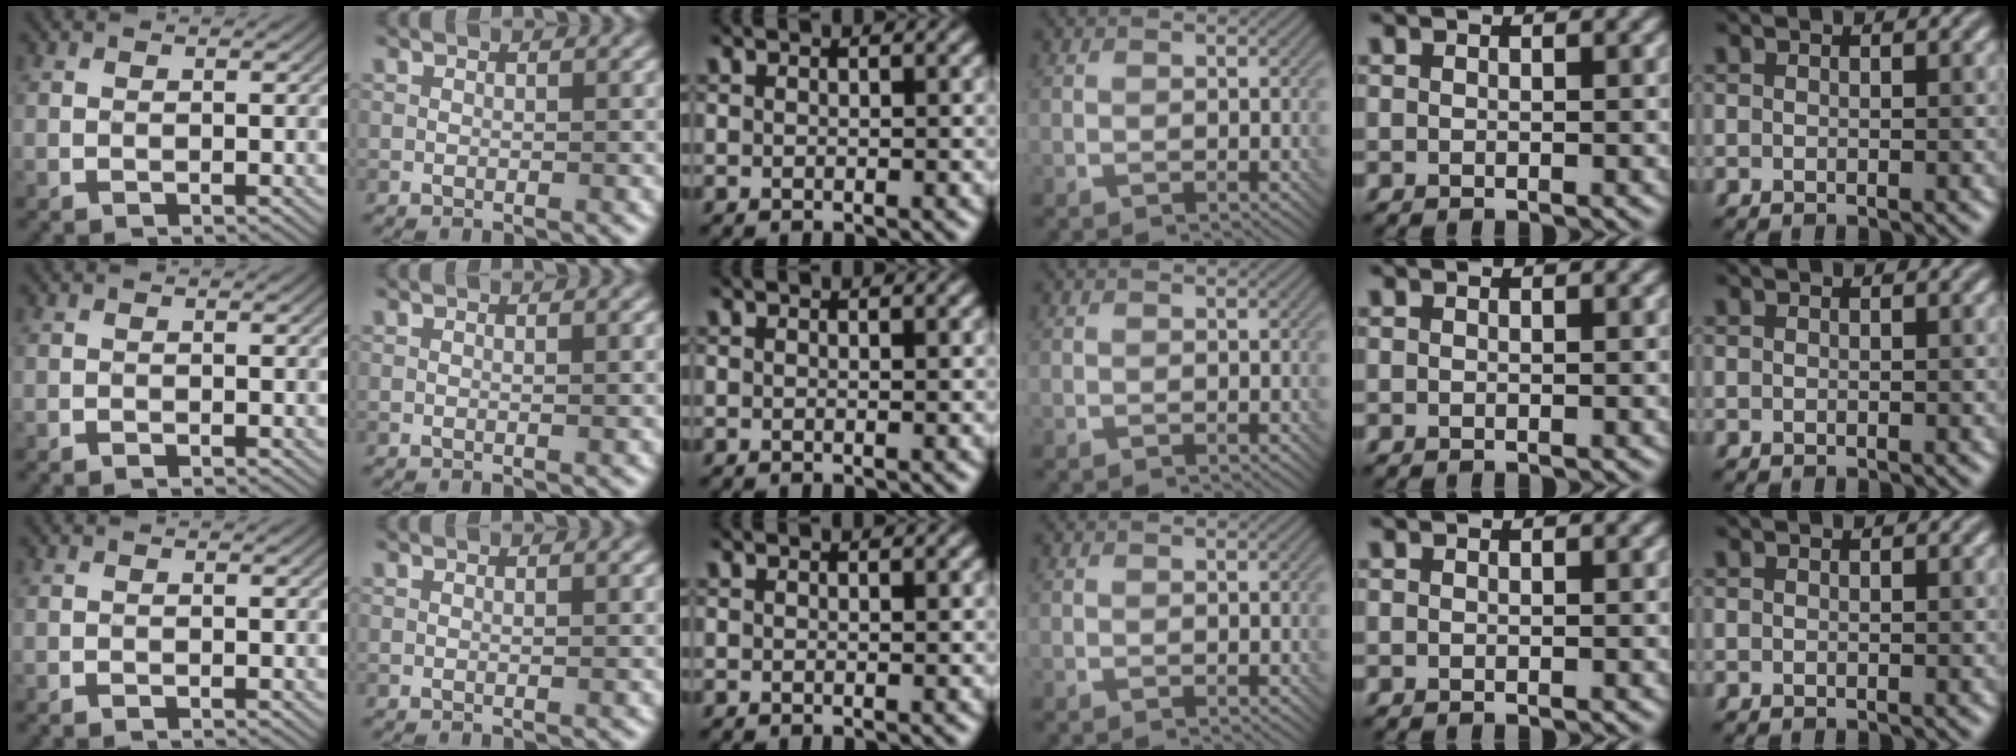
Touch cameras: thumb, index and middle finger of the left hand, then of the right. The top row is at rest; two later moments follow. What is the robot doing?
{"motion": "insert", "object": "bottle cap"}